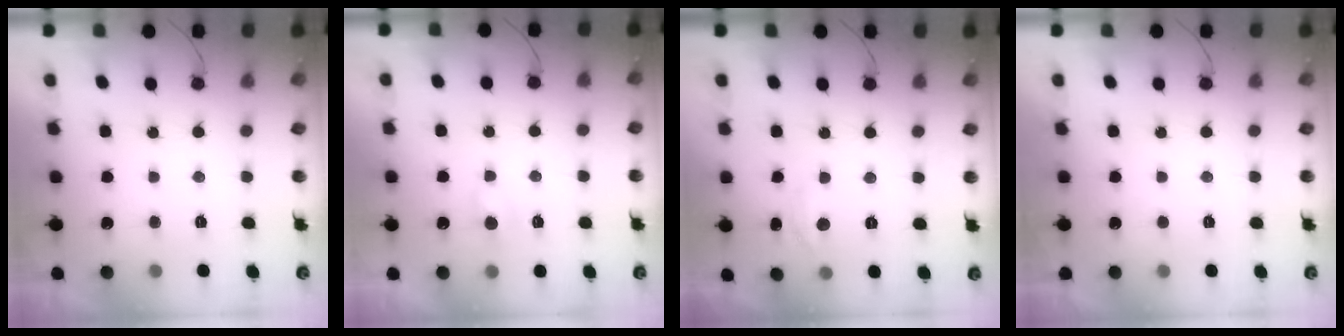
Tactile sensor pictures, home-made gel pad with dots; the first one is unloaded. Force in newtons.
{"total": 3.3, "press": 3.3, "slide": 0.4}
{"total": 5.2, "press": 5.2, "slide": 0.5}
{"total": 0.0}